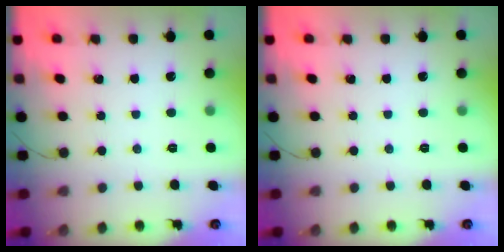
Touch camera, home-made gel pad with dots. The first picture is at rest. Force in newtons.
{"total": 0.0}